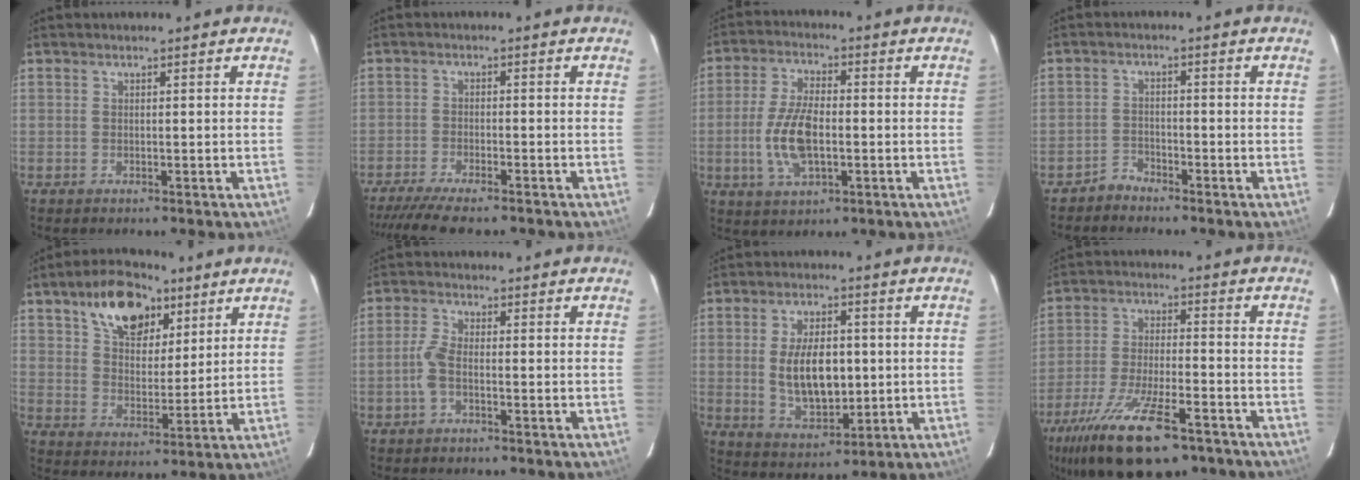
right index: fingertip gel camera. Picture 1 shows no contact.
{"total": 9.1, "force": [-7.8, 1.2, 4.5], "torque": [-0.110, -0.029, -0.133]}
{"total": 10.3, "force": [-1.9, 4.8, 8.9], "torque": [-0.186, 0.000, -0.033]}
{"total": 2.4, "force": [-2.3, 0.8, -0.4], "torque": [0.009, 0.006, -0.044]}
{"total": 13.4, "force": [8.0, 7.4, 7.9], "torque": [-0.133, 0.023, 0.138]}
{"total": 3.4, "force": [-1.3, 1.0, 2.9], "torque": [-0.074, 0.005, -0.027]}
{"total": 11.2, "force": [0.2, 6.0, 9.5], "torque": [-0.180, -0.005, 0.018]}
{"total": 18.5, "force": [-12.3, 6.0, 12.4], "torque": [-0.252, -0.046, -0.209]}